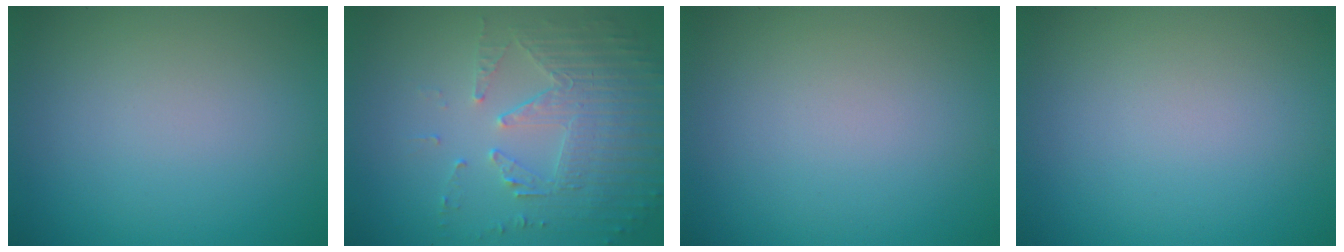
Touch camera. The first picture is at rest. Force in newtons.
{"total": 5.8, "press": 3.7, "slide": 4.4}
{"total": 0.0}
{"total": 0.0}